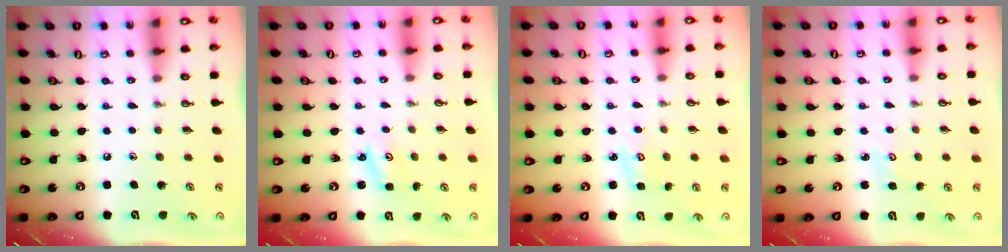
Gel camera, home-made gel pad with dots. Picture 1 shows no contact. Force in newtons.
{"total": 3.2, "press": 3.2, "slide": 0.3}
{"total": 2.9, "press": 2.8, "slide": 0.3}
{"total": 2.1, "press": 2.1, "slide": 0.2}